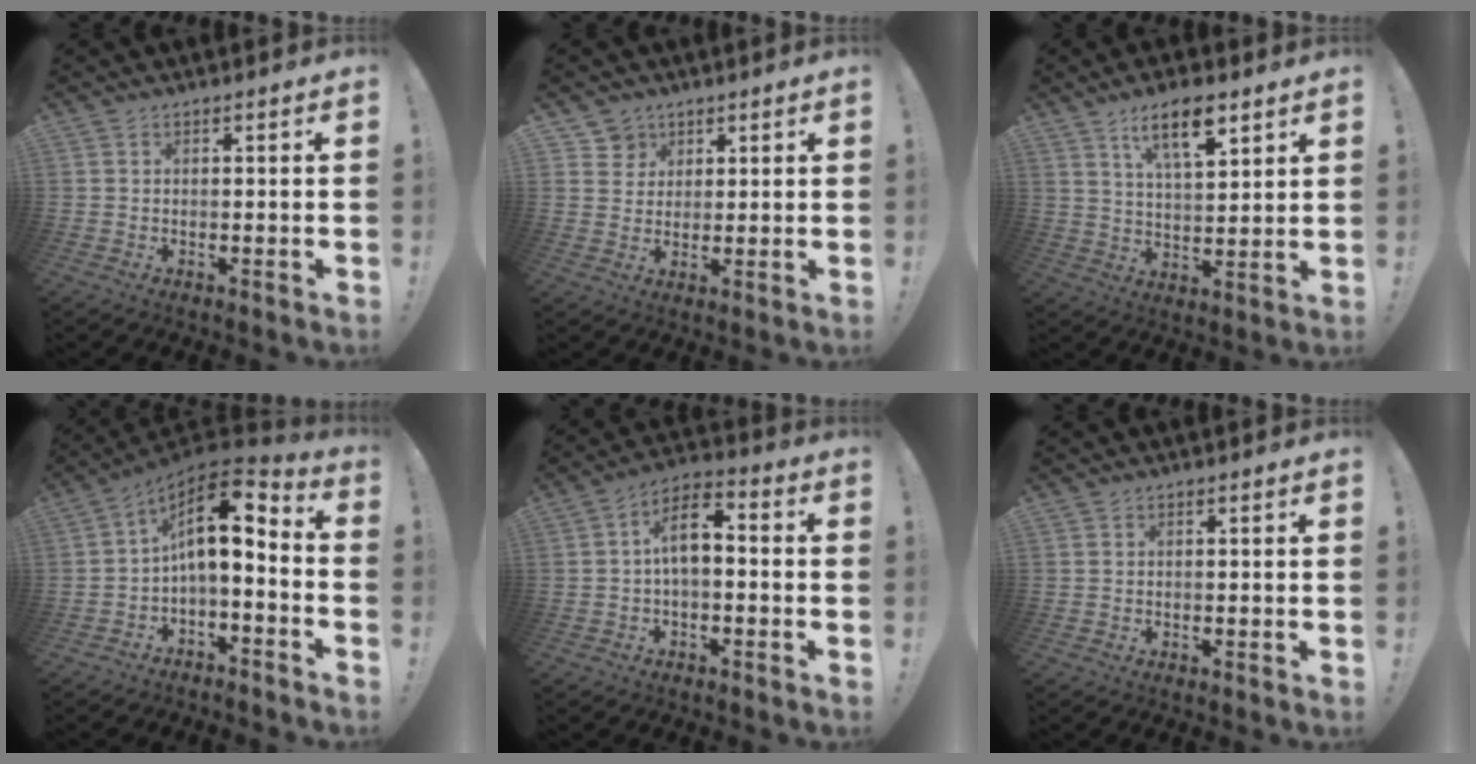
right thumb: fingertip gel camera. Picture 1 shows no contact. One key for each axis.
{"total": 5.1, "fx": 3.1, "fy": 4.0, "fz": 0.2, "tx": -0.002, "ty": -0.022, "tz": 0.059}
{"total": 11.3, "fx": 6.6, "fy": 4.1, "fz": 8.2, "tx": -0.128, "ty": -0.025, "tz": 0.113}
{"total": 11.1, "fx": 1.9, "fy": 5.0, "fz": 9.7, "tx": -0.165, "ty": -0.011, "tz": 0.029}
{"total": 8.9, "fx": 0.2, "fy": 4.7, "fz": 7.5, "tx": -0.128, "ty": 0.007, "tz": 0.005}
{"total": 0.0}